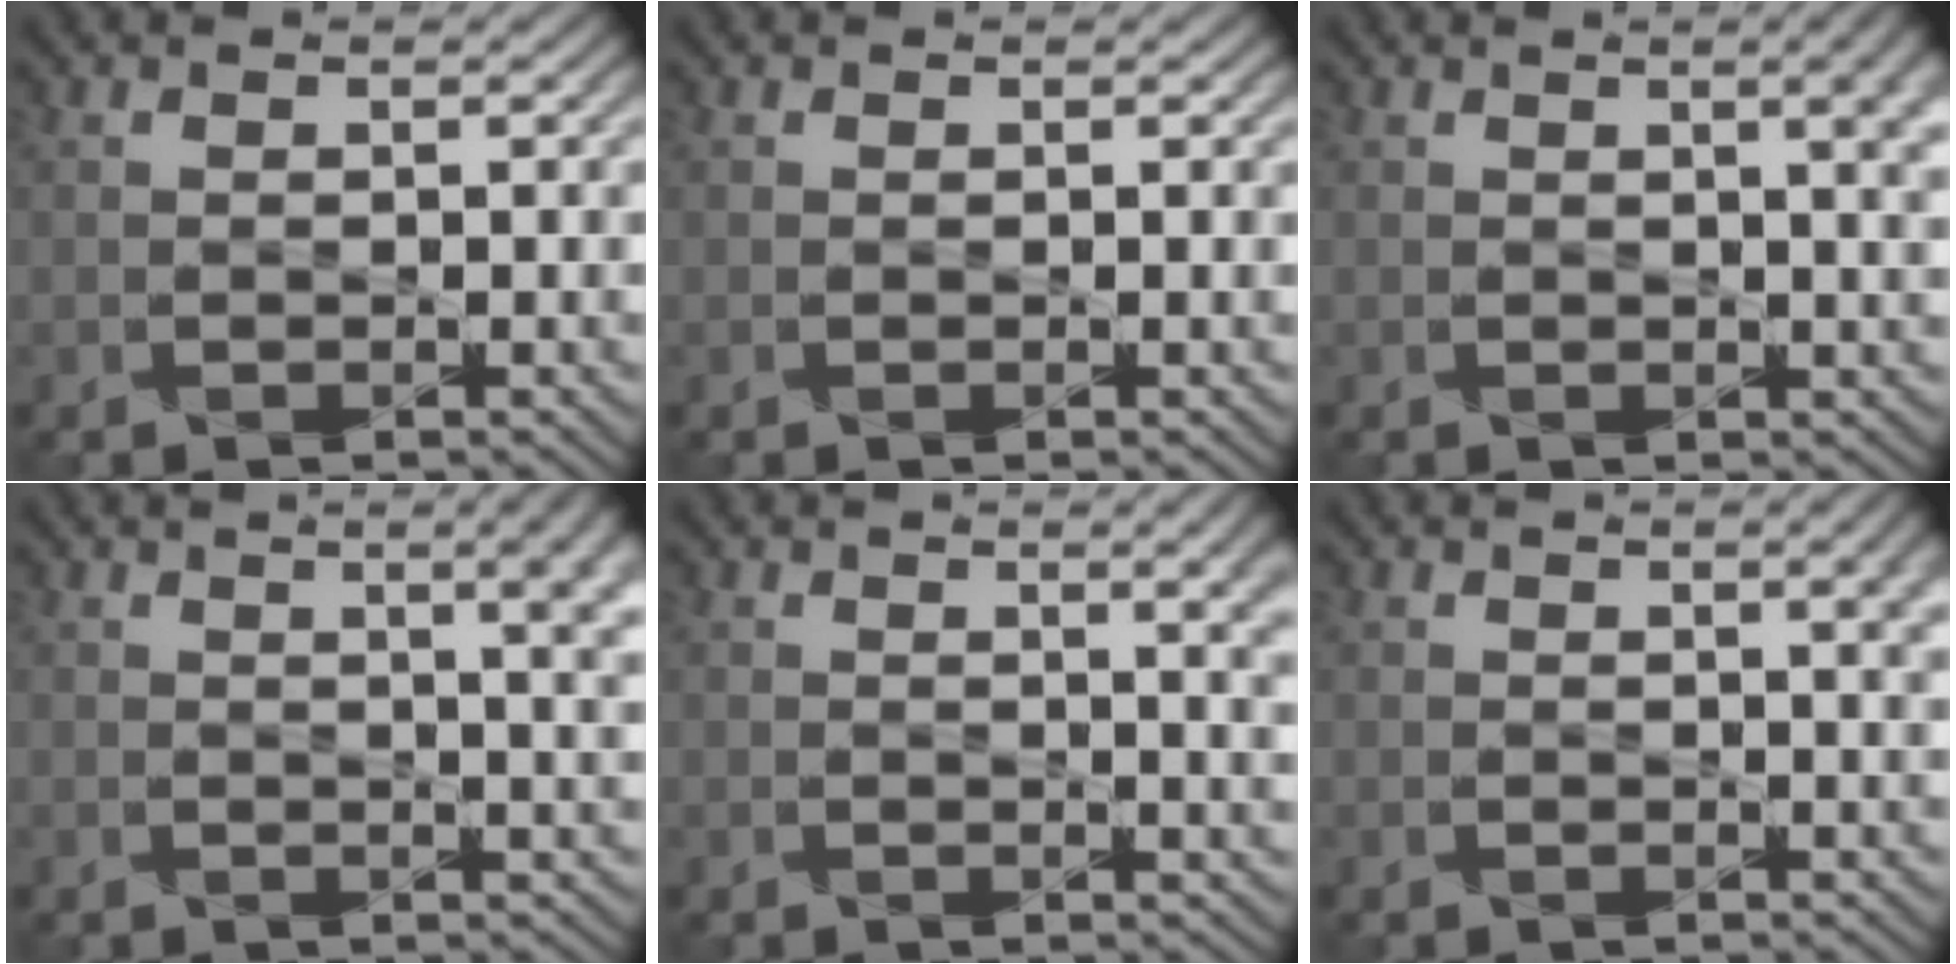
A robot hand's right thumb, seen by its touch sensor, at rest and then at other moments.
{"total": 0.0}
{"total": 4.2, "force": [1.4, 1.1, 3.7], "torque": [-0.046, 0.009, 0.015]}
{"total": 6.0, "force": [2.0, 1.9, 5.4], "torque": [-0.050, 0.016, 0.019]}
{"total": 3.9, "force": [1.2, 1.0, 3.5], "torque": [-0.046, 0.005, 0.019]}
{"total": 2.7, "force": [1.0, 0.6, 2.5], "torque": [-0.030, 0.003, 0.015]}